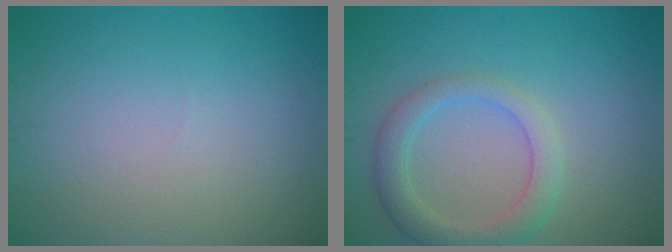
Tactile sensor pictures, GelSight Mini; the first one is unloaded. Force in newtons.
{"total": 3.6, "press": 3.6, "slide": 0.5}